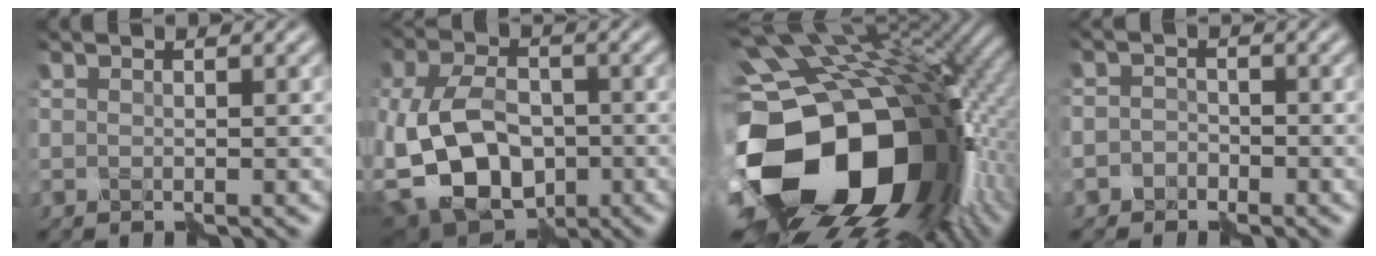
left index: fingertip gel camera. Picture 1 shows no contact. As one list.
[{"total": 12.4, "force": [-3.7, 8.3, 8.4], "torque": [-0.175, -0.015, -0.060]}, {"total": 21.4, "force": [-6.1, 14.2, 14.8], "torque": [-0.274, -0.025, -0.082]}, {"total": 1.4, "force": [-0.8, 1.1, 0.1], "torque": [0.019, 0.007, -0.024]}]